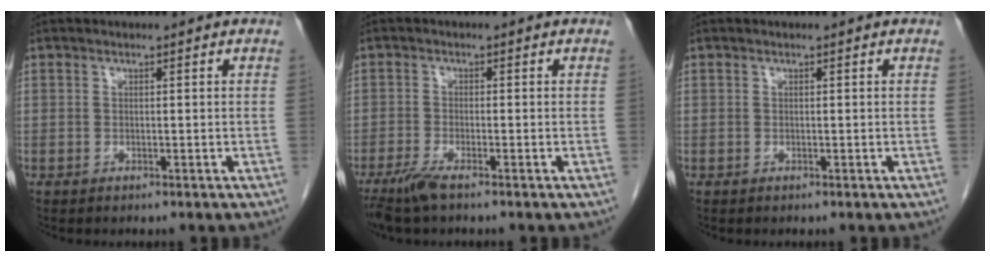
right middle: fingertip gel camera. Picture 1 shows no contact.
{"total": 3.4, "force": [-2.5, 0.2, 2.3], "torque": [-0.053, -0.010, -0.053]}
{"total": 0.0}